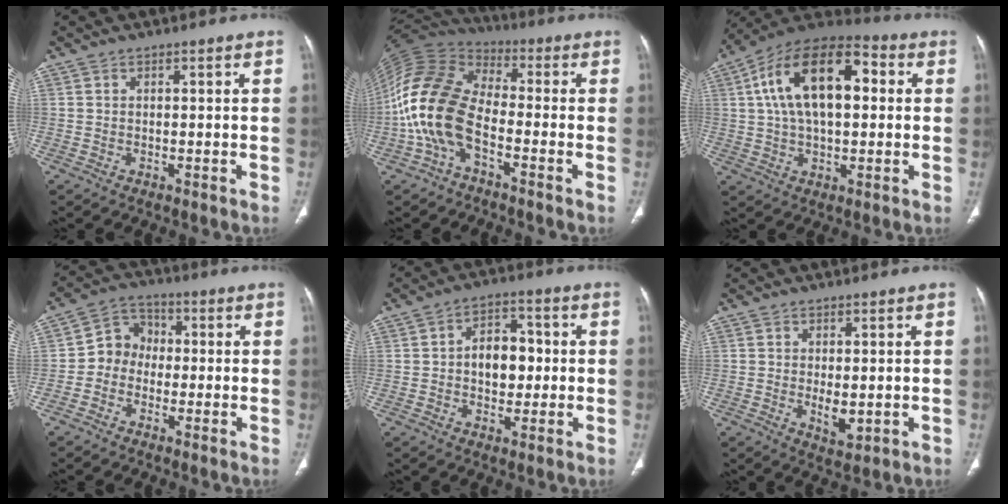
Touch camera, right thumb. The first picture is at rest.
{"total": 15.5, "force": [-4.3, 8.7, 12.1], "torque": [-0.258, 0.049, -0.094]}
{"total": 19.4, "force": [3.7, 10.3, 16.0], "torque": [-0.260, 0.027, 0.051]}
{"total": 6.5, "force": [-1.2, 5.7, 2.8], "torque": [-0.023, 0.028, -0.040]}
{"total": 8.3, "force": [0.1, 5.7, 6.1], "torque": [-0.060, 0.017, -0.004]}
{"total": 3.8, "force": [-0.3, 1.9, 3.3], "torque": [-0.047, -0.010, 0.001]}